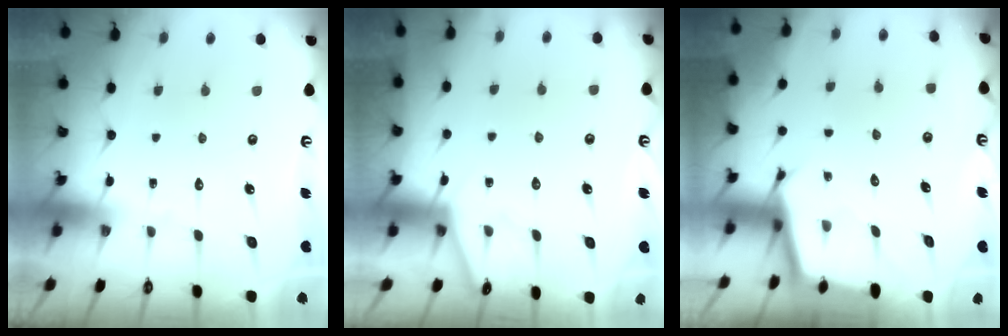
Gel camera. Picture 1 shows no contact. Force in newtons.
{"total": 6.0, "press": 6.0, "slide": 0.6}
{"total": 2.7, "press": 2.7, "slide": 0.1}